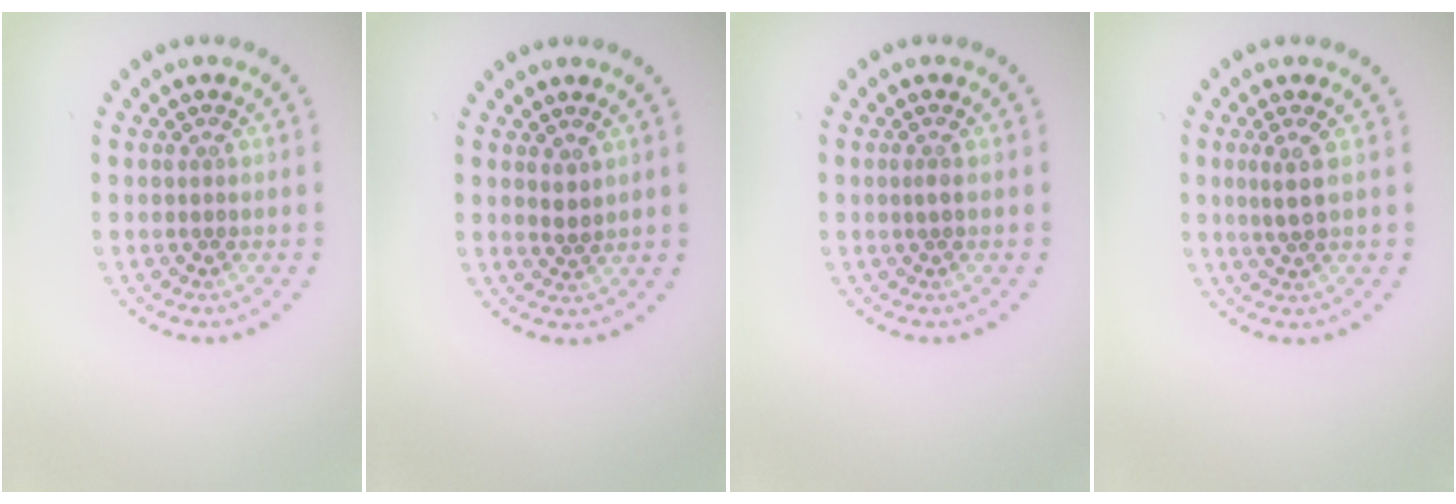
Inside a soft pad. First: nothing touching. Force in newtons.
{"total": 1.1, "press": 0.9, "slide": 0.6}
{"total": 0.6, "press": 0.5, "slide": 0.4}
{"total": 1.7, "press": 1.3, "slide": 1.0}